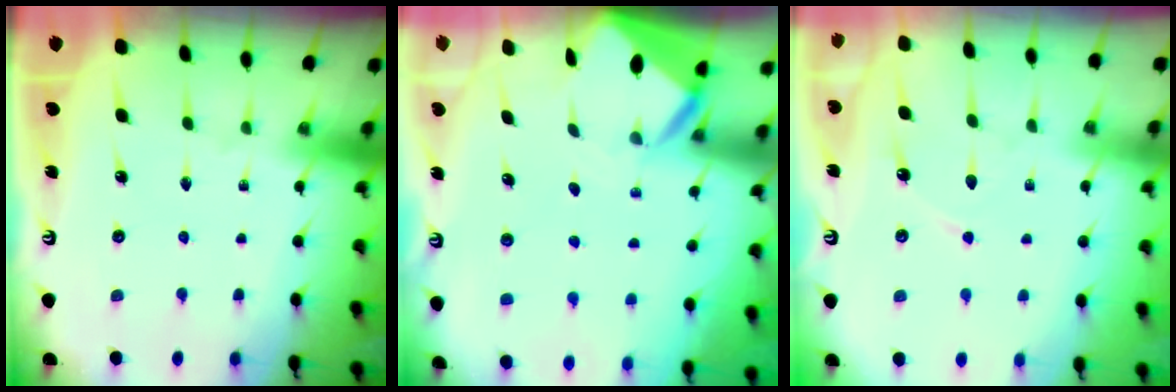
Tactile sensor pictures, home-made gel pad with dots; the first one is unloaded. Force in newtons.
{"total": 3.8, "press": 3.8, "slide": 0.2}
{"total": 5.0, "press": 5.0, "slide": 0.6}